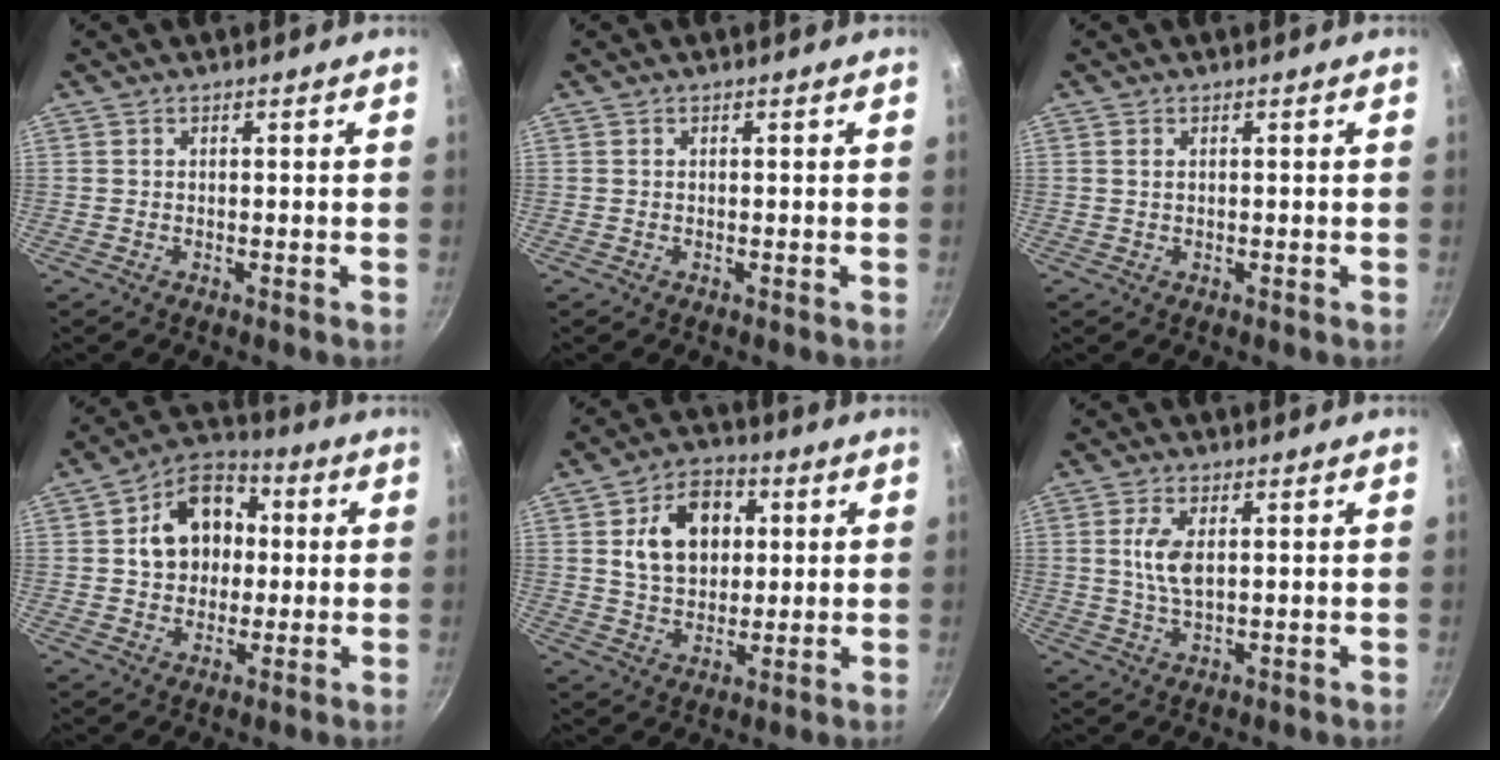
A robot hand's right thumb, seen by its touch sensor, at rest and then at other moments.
{"total": 0.0}
{"total": 0.8, "force": [0.3, 0.5, 0.6], "torque": [-0.011, 0.001, 0.004]}
{"total": 13.1, "force": [1.7, 10.4, 7.7], "torque": [-0.083, 0.020, 0.015]}
{"total": 12.7, "force": [2.9, 9.2, 8.3], "torque": [-0.102, 0.001, 0.045]}
{"total": 5.8, "force": [1.1, 2.7, 5.0], "torque": [-0.100, -0.004, 0.022]}